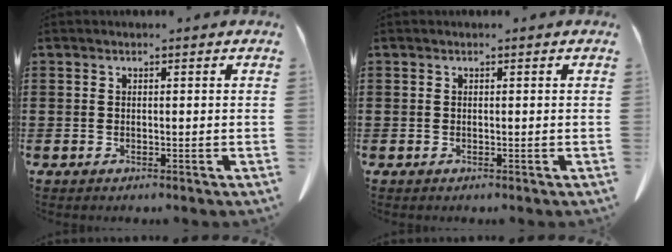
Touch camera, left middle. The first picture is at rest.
{"total": 0.0}